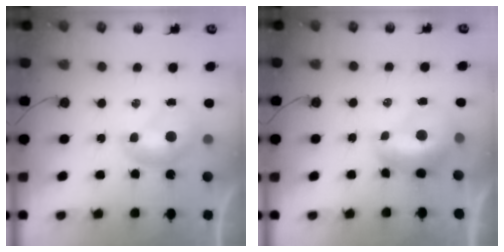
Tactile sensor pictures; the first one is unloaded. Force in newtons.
{"total": 2.4, "press": 2.3, "slide": 0.8}